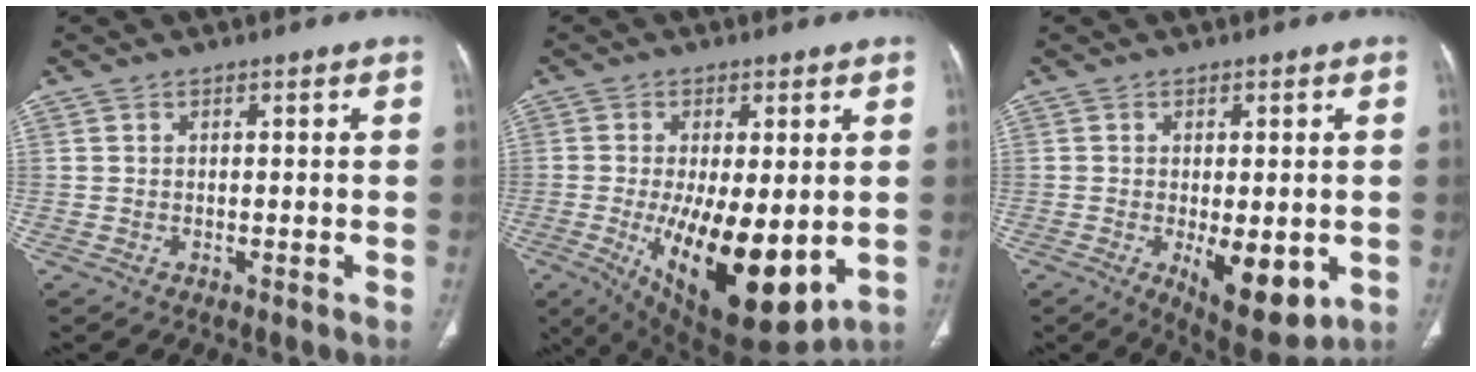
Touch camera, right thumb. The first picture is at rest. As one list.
[{"total": 19.0, "force": [-3.4, 7.6, 17.1], "torque": [-0.269, -0.032, -0.026]}, {"total": 11.1, "force": [-2.7, 4.8, 9.7], "torque": [-0.124, -0.017, -0.027]}]